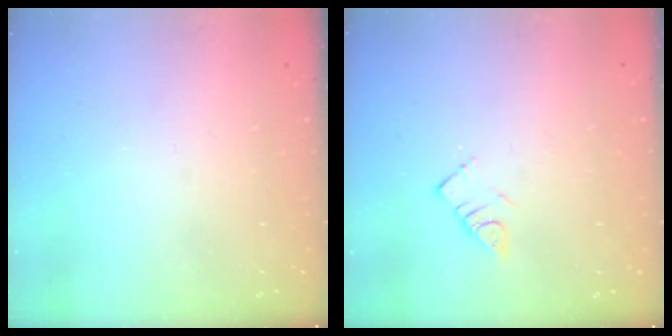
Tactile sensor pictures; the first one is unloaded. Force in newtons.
{"total": 3.4, "press": 3.4, "slide": 0.3}